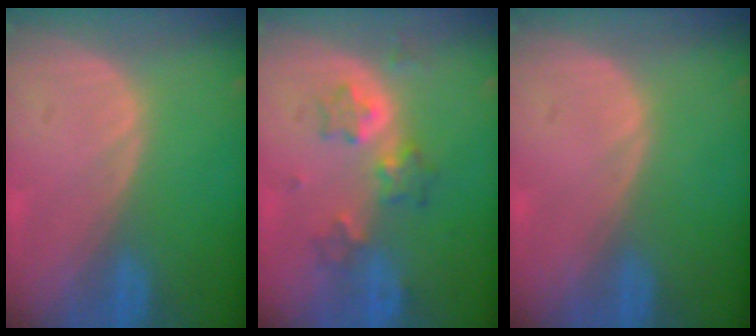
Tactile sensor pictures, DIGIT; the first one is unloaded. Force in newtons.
{"total": 5.4, "press": 5.4, "slide": 0.6}
{"total": 0.0}